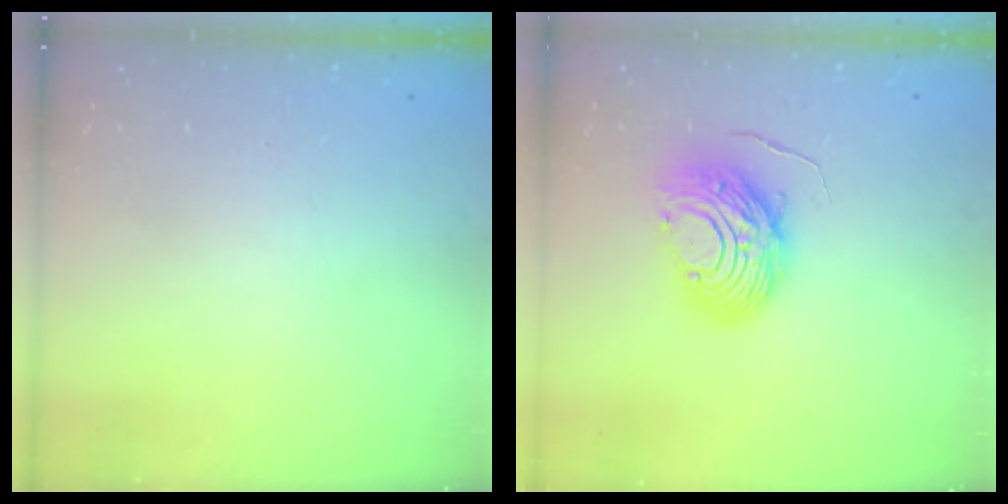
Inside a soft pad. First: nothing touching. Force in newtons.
{"total": 11.1, "press": 11.0, "slide": 1.0}